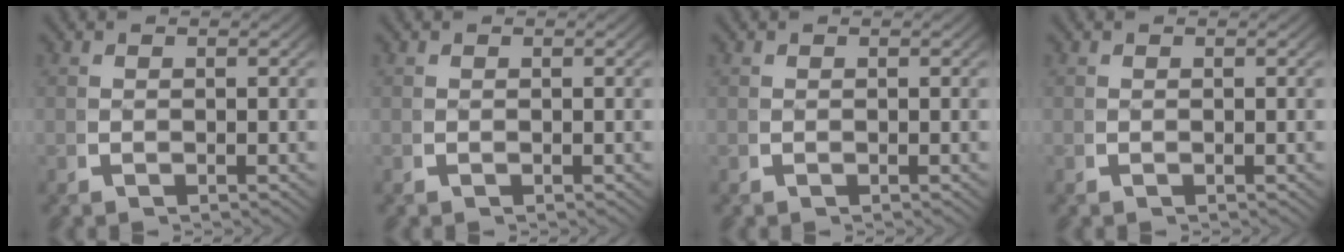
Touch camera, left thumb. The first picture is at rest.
{"total": 0.0}
{"total": 0.0}
{"total": 0.0}